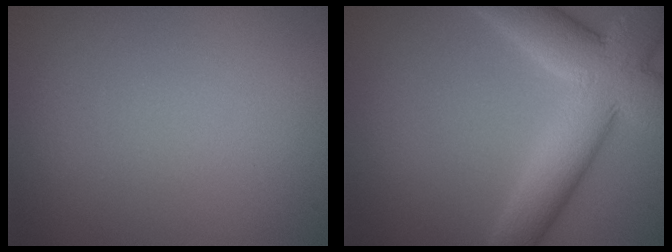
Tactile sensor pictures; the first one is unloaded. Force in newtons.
{"total": 8.6, "press": 8.6, "slide": 0.5}